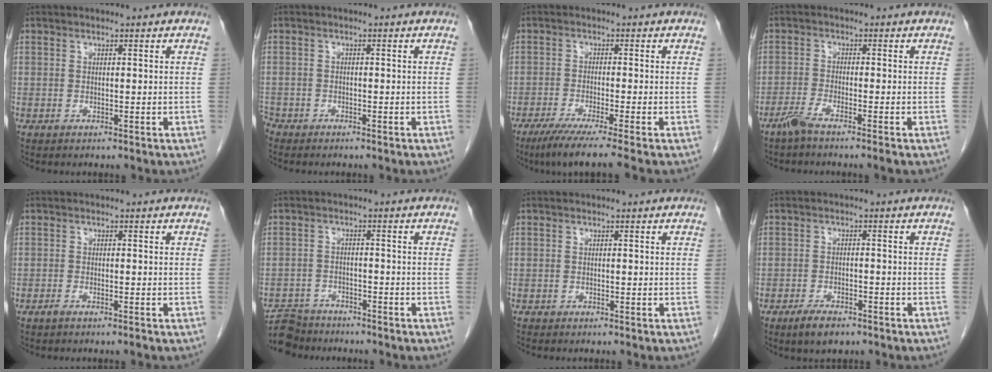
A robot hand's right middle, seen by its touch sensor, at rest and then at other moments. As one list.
[{"total": 2.4, "force": [-2.1, 1.2, 0.3], "torque": [-0.013, 0.000, -0.040]}, {"total": 7.4, "force": [-5.7, -1.3, 4.6], "torque": [-0.067, -0.024, -0.095]}, {"total": 3.3, "force": [-2.5, -0.5, 2.0], "torque": [-0.046, -0.006, -0.055]}, {"total": 1.2, "force": [-1.0, -0.1, 0.7], "torque": [-0.012, -0.001, -0.018]}, {"total": 5.8, "force": [-5.5, 2.0, -0.1], "torque": [0.002, -0.007, -0.096]}, {"total": 0.0}, {"total": 4.0, "force": [-2.9, 1.4, 2.4], "torque": [-0.047, -0.003, -0.044]}]